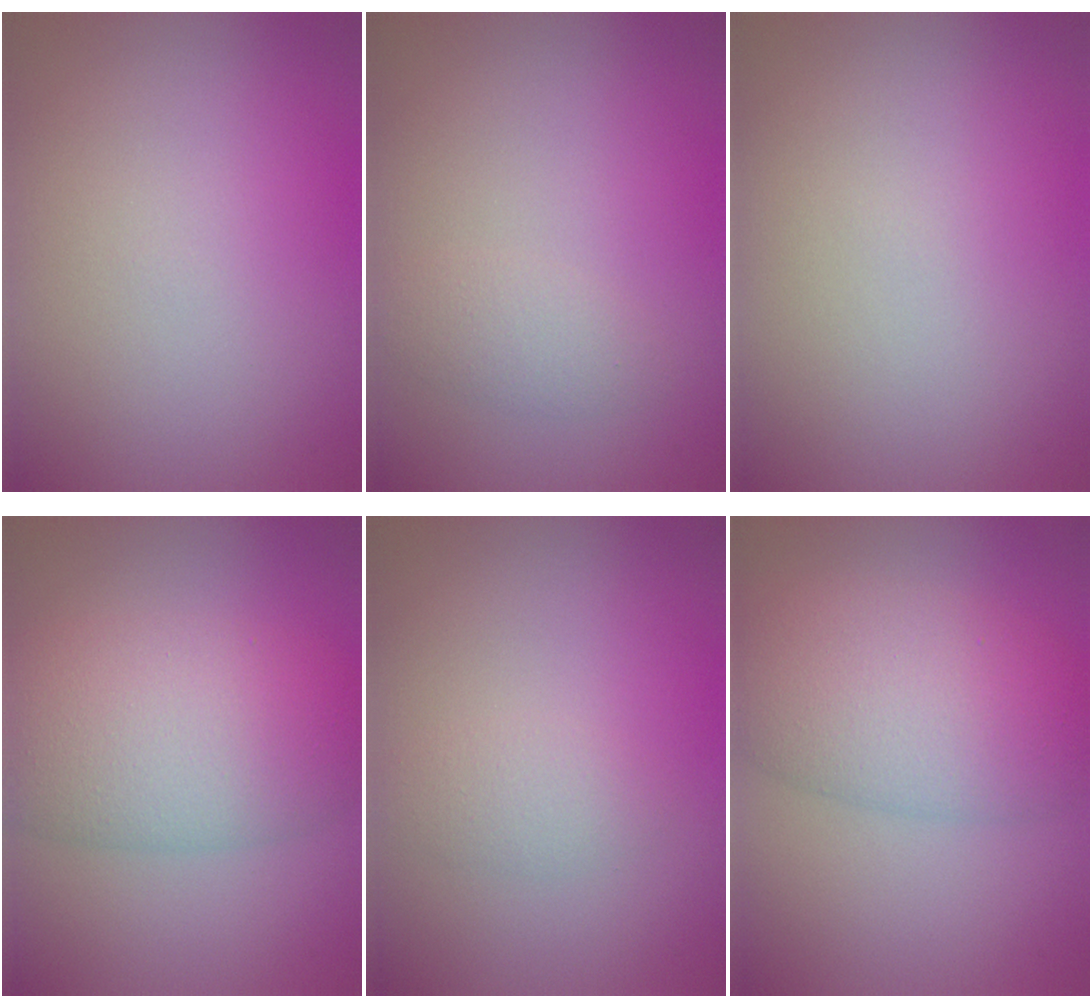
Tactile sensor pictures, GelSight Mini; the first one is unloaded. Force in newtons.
{"total": 1.5, "press": 1.5, "slide": 0.2}
{"total": 0.0}
{"total": 8.1, "press": 8.1, "slide": 0.3}
{"total": 1.5, "press": 1.5, "slide": 0.0}
{"total": 7.5, "press": 7.5, "slide": 0.2}